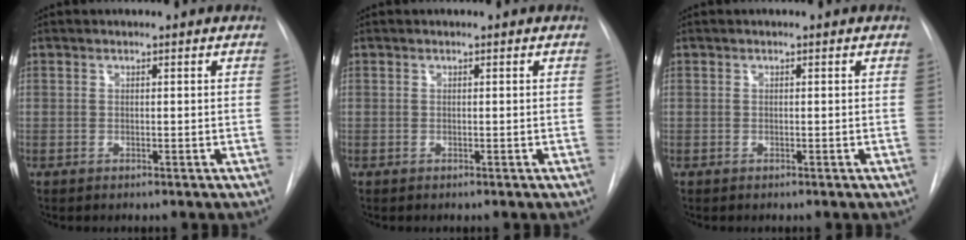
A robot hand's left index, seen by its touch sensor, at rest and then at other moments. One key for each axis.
{"total": 0.0}
{"total": 0.0}